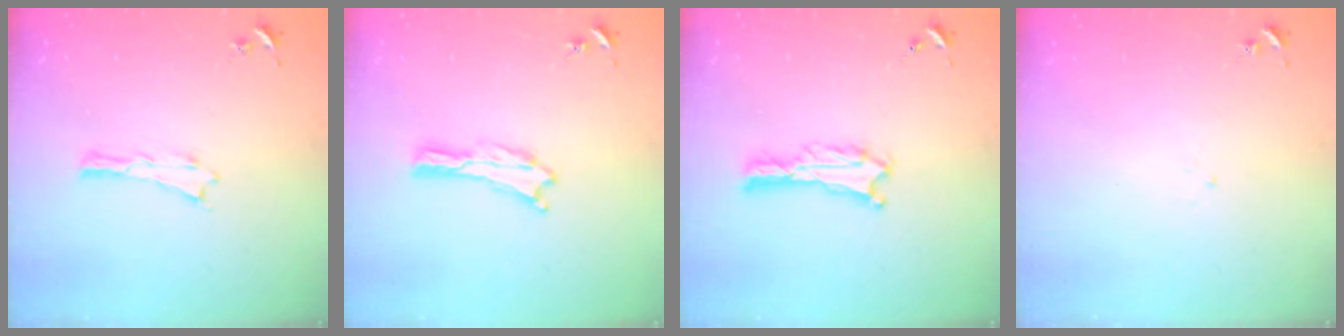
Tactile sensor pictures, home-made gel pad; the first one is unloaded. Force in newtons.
{"total": 0.0}
{"total": 0.7, "press": 0.7, "slide": 0.1}
{"total": 1.1, "press": 1.0, "slide": 0.2}